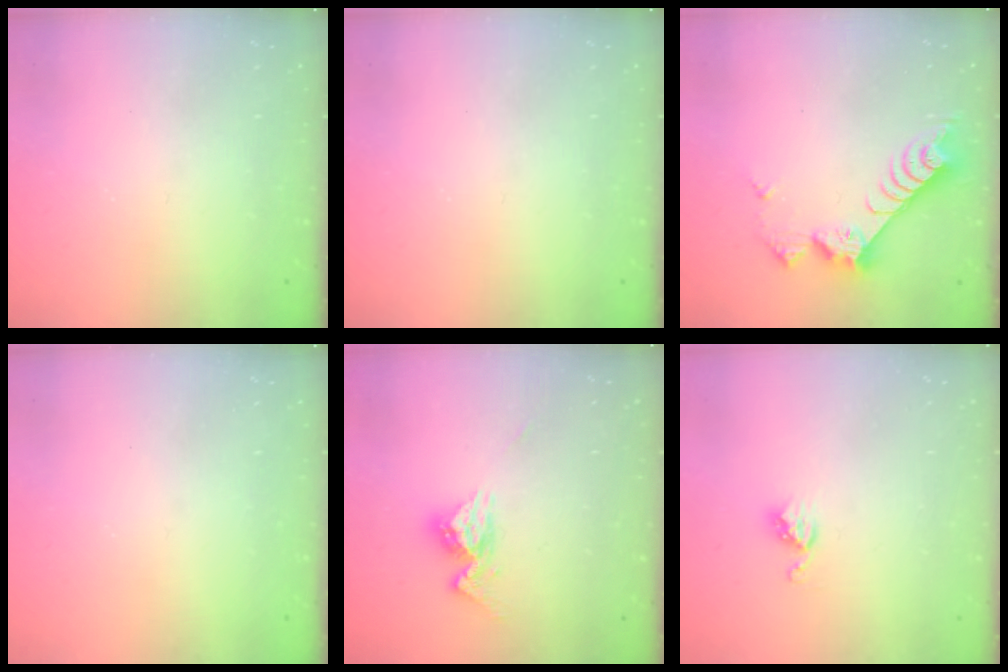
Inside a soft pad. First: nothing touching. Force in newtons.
{"total": 0.0}
{"total": 8.4, "press": 8.3, "slide": 0.7}
{"total": 0.0}
{"total": 9.4, "press": 9.4, "slide": 0.8}
{"total": 5.1, "press": 5.0, "slide": 0.5}